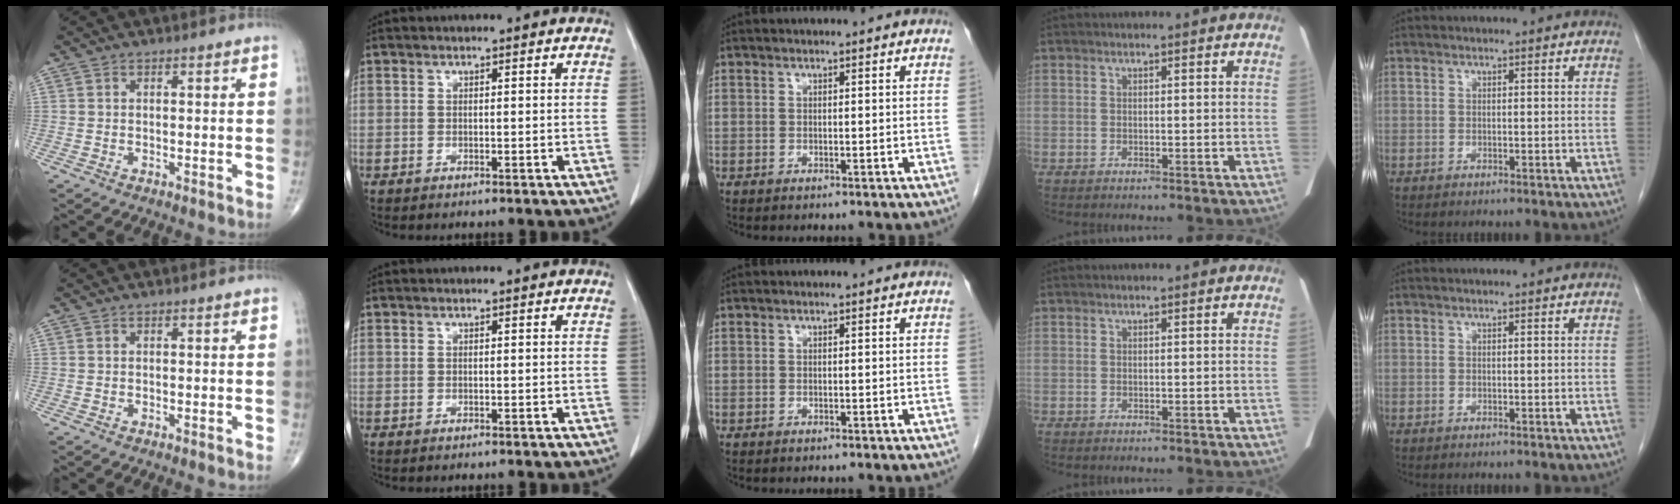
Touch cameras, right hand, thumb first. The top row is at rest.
{}